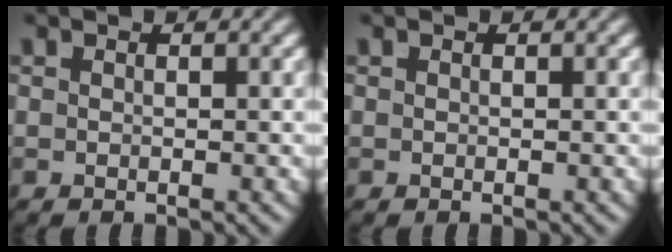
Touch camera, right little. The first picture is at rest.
{"total": 0.0}